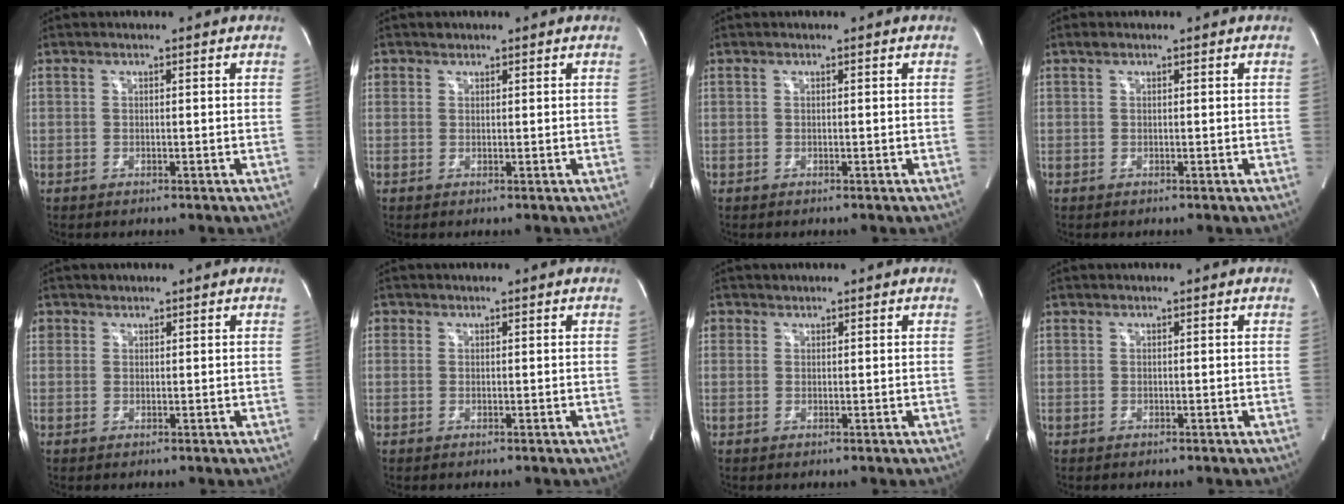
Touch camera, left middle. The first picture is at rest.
{"total": 1.1, "force": [0.7, 0.9, 0.0], "torque": [0.008, 0.003, 0.009]}
{"total": 0.0}
{"total": 0.7, "force": [0.5, 0.3, 0.3], "torque": [-0.012, 0.010, 0.010]}
{"total": 1.7, "force": [1.0, 1.4, 0.0], "torque": [0.009, 0.005, 0.014]}
{"total": 0.9, "force": [0.4, 0.9, 0.1], "torque": [0.006, 0.003, 0.004]}
{"total": 1.5, "force": [0.8, 1.2, 0.1], "torque": [0.008, 0.005, 0.011]}
{"total": 0.0}